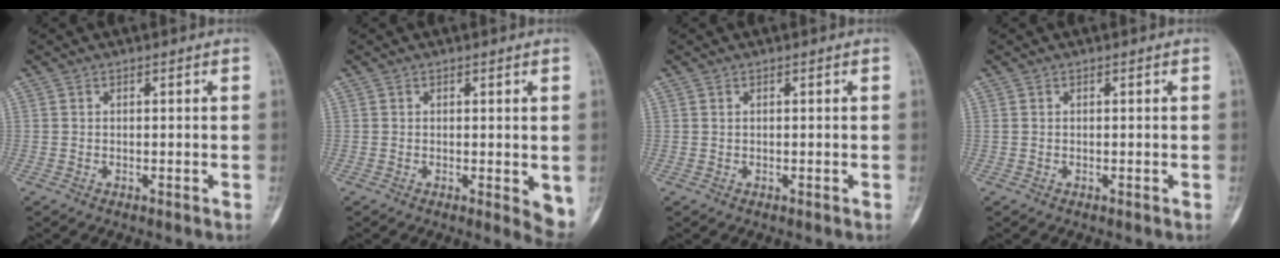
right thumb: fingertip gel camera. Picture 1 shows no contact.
{"total": 2.3, "force": [0.2, 1.0, 2.1], "torque": [-0.024, -0.007, 0.001]}
{"total": 0.0}
{"total": 0.0}